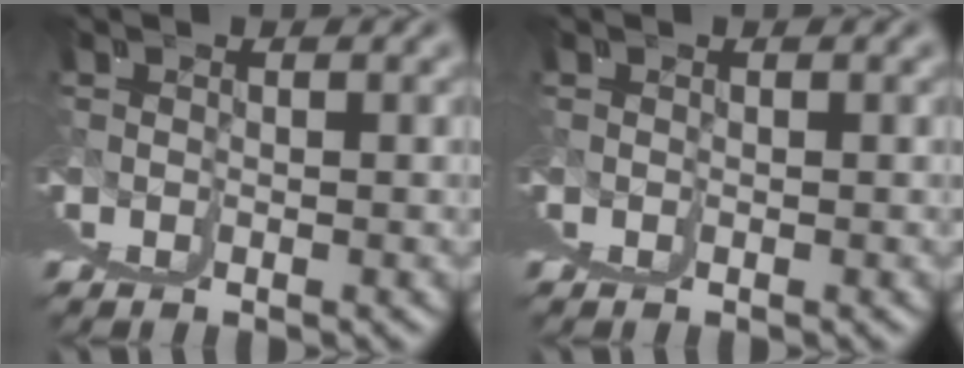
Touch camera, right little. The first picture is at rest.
{"total": 0.0}